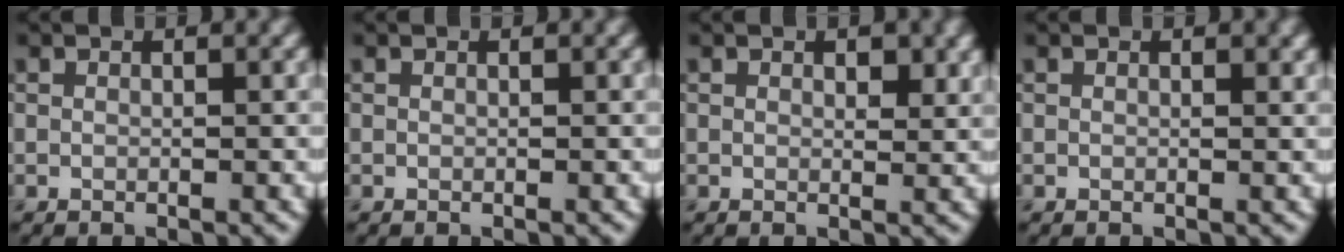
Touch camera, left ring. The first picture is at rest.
{"total": 0.0}
{"total": 1.6, "force": [0.7, 0.8, 1.2], "torque": [-0.010, -0.005, 0.013]}
{"total": 0.6, "force": [0.3, 0.2, 0.5], "torque": [-0.003, -0.001, 0.005]}